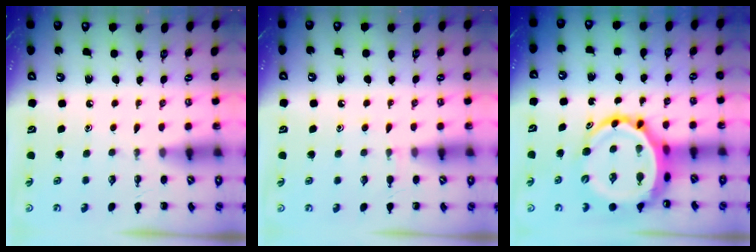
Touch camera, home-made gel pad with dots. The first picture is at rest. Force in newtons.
{"total": 5.2, "press": 4.9, "slide": 1.6}
{"total": 10.8, "press": 10.4, "slide": 2.9}